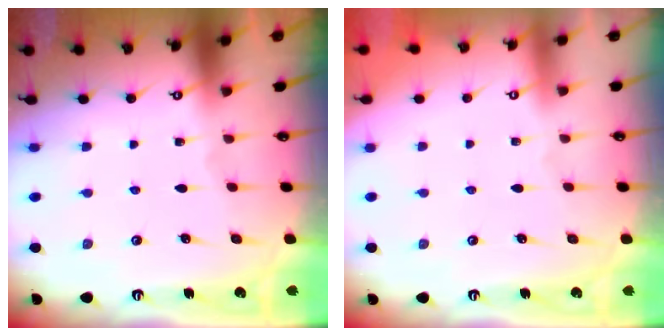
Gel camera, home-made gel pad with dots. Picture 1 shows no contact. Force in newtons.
{"total": 3.8, "press": 3.8, "slide": 0.1}